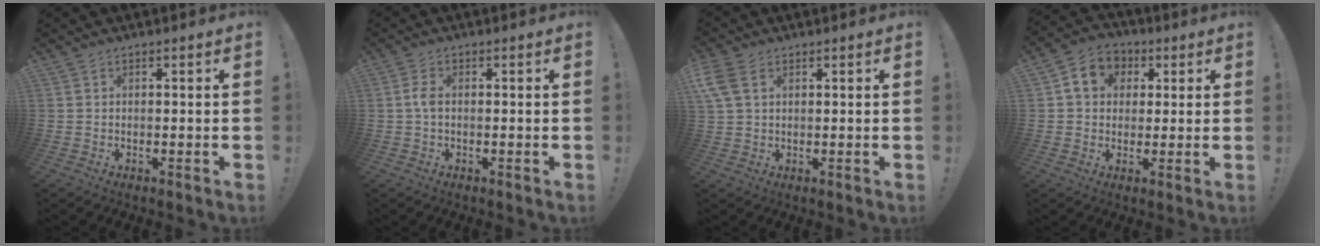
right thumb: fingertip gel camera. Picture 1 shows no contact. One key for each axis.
{"total": 3.0, "fx": -0.3, "fy": 1.4, "fz": 2.6, "tx": -0.051, "ty": 0.011, "tz": -0.003}
{"total": 6.0, "fx": 2.4, "fy": 3.6, "fz": 4.1, "tx": -0.084, "ty": -0.005, "tz": 0.046}
{"total": 9.0, "fx": 2.4, "fy": 7.8, "fz": 3.8, "tx": -0.058, "ty": 0.009, "tz": 0.050}